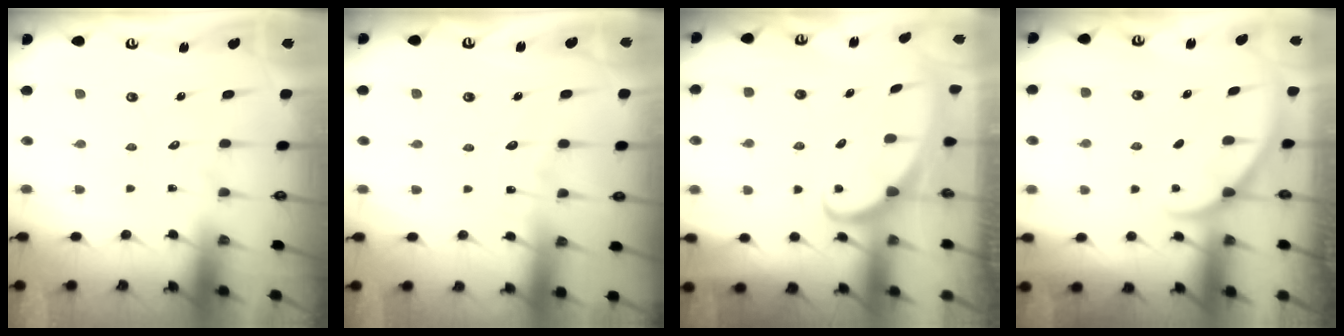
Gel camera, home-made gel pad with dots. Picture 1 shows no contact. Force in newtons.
{"total": 3.0, "press": 3.0, "slide": 0.3}
{"total": 1.9, "press": 1.9, "slide": 0.1}
{"total": 1.7, "press": 1.7, "slide": 0.2}